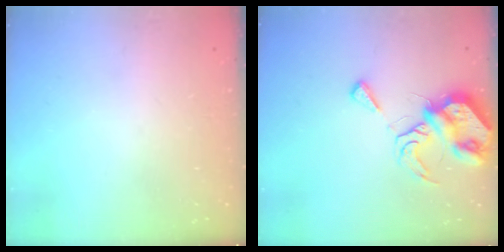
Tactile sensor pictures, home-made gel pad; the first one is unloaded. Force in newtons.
{"total": 9.8, "press": 9.7, "slide": 1.3}